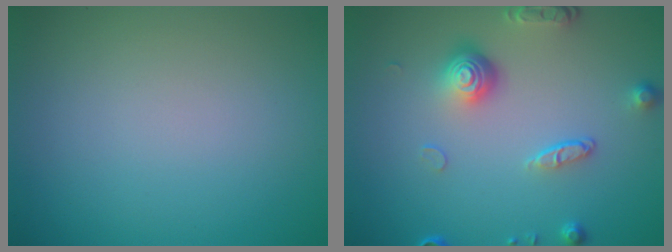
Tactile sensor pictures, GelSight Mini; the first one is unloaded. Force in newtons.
{"total": 4.4, "press": 3.2, "slide": 3.1}